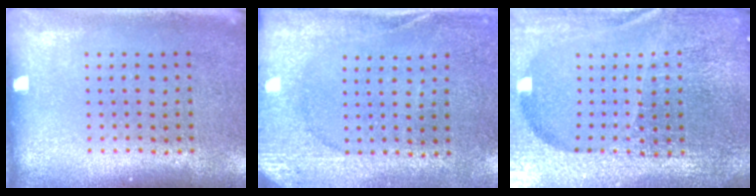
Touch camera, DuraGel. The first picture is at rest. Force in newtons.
{"total": 2.6, "press": 2.5, "slide": 0.7}
{"total": 6.6, "press": 5.8, "slide": 3.2}